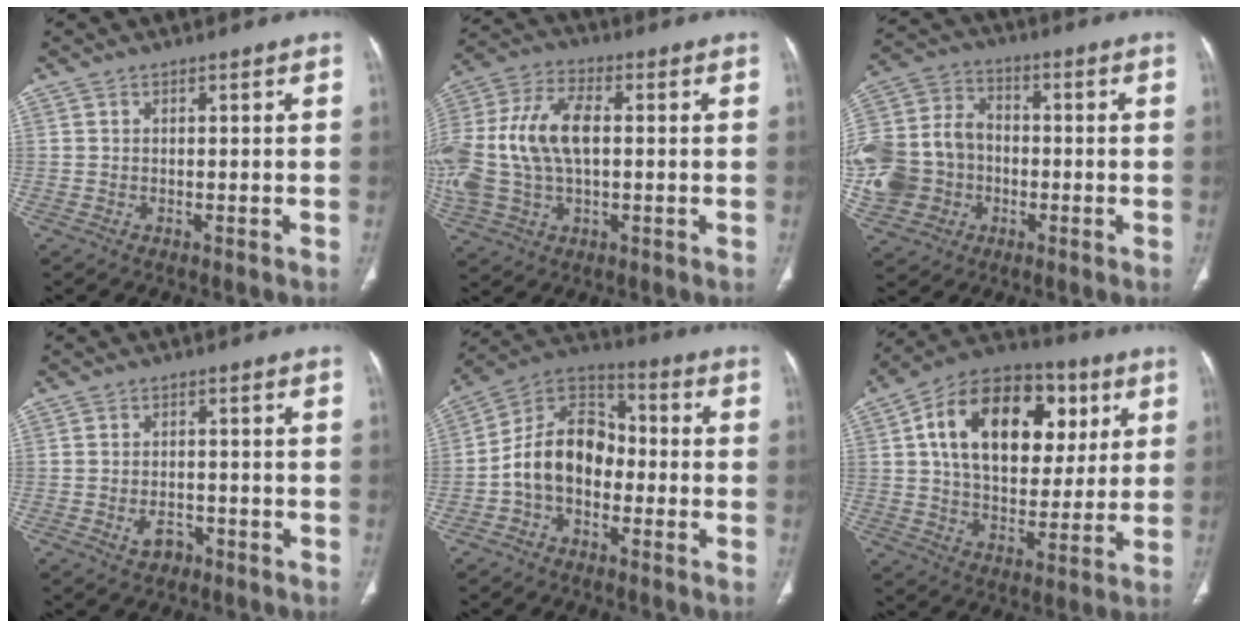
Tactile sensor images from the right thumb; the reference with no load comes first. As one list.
[{"total": 19.3, "force": [0.9, 11.3, 15.6], "torque": [-0.361, 0.016, 0.018]}, {"total": 18.6, "force": [-3.4, 15.8, 9.3], "torque": [-0.205, 0.033, -0.056]}, {"total": 3.3, "force": [-1.6, 2.3, 1.8], "torque": [-0.024, 0.012, -0.020]}, {"total": 13.2, "force": [-2.5, 9.4, 8.9], "torque": [-0.137, 0.045, -0.060]}, {"total": 24.3, "force": [7.0, 15.2, 17.5], "torque": [-0.254, 0.005, 0.107]}]